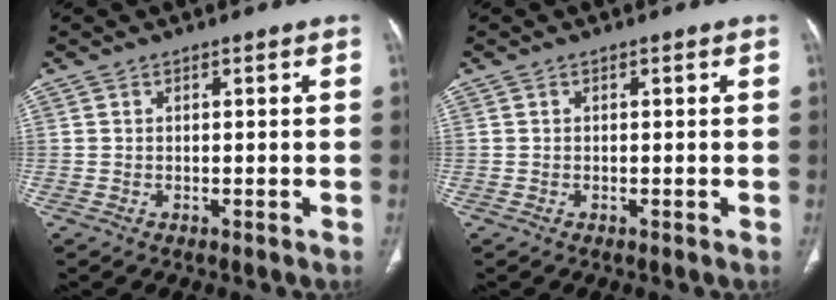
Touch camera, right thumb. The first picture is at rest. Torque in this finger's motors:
{"motor_torque": [-0.19, 0.10, -0.22, 0.10, 0.07]}